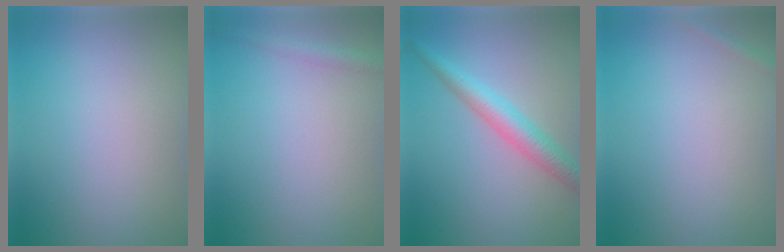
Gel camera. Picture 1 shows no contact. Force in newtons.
{"total": 1.5, "press": 1.5, "slide": 0.1}
{"total": 3.7, "press": 3.7, "slide": 0.1}
{"total": 0.8, "press": 0.8, "slide": 0.1}